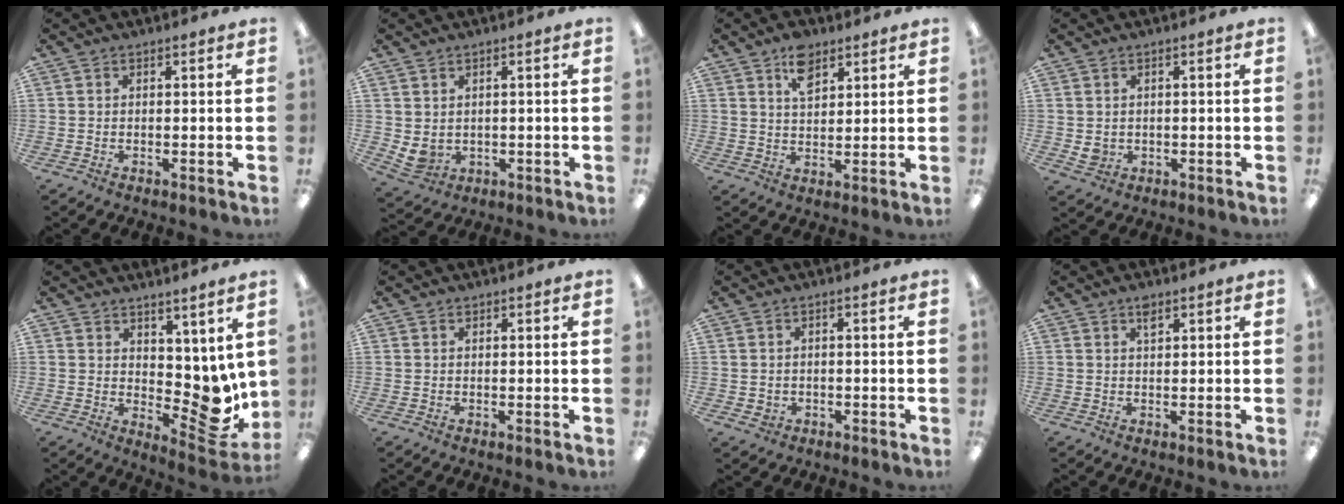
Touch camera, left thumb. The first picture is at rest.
{"total": 3.0, "force": [1.2, 2.3, 1.4], "torque": [-0.042, -0.012, 0.022]}
{"total": 7.2, "force": [4.6, 4.2, 3.7], "torque": [-0.057, -0.014, 0.081]}
{"total": 2.0, "force": [0.5, 1.8, 0.8], "torque": [-0.007, -0.004, 0.008]}
{"total": 8.1, "force": [1.3, 5.7, 5.6], "torque": [-0.045, -0.043, 0.039]}
{"total": 0.5, "force": [0.4, 0.3, 0.1], "torque": [-0.004, 0.000, 0.008]}
{"total": 1.3, "force": [0.0, 1.2, 0.3], "torque": [0.001, -0.003, -0.004]}
{"total": 1.9, "force": [1.3, 0.7, 1.2], "torque": [-0.020, -0.004, 0.022]}